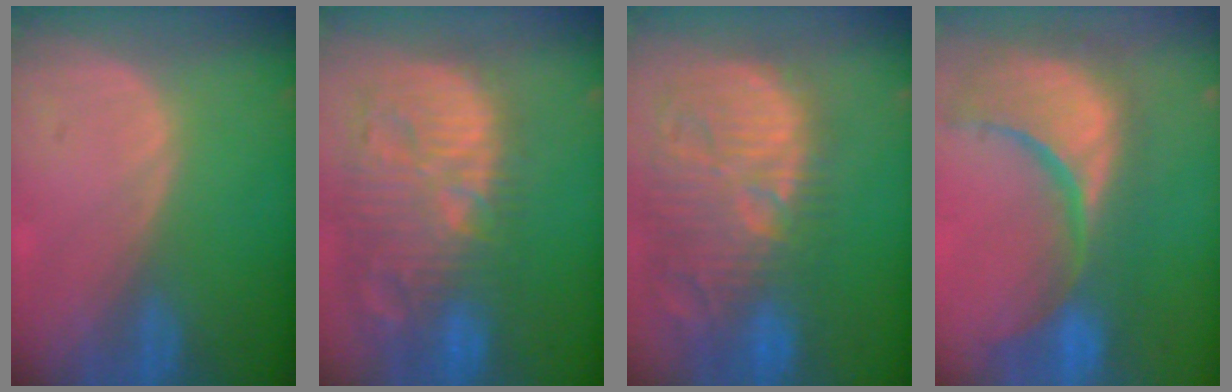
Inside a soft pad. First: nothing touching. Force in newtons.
{"total": 14.7, "press": 12.8, "slide": 7.2}
{"total": 15.4, "press": 13.4, "slide": 7.5}
{"total": 15.2, "press": 12.2, "slide": 9.1}